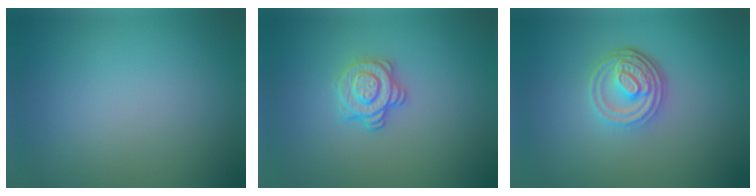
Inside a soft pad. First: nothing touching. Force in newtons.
{"total": 2.9, "press": 2.5, "slide": 1.3}
{"total": 4.5, "press": 3.3, "slide": 3.1}